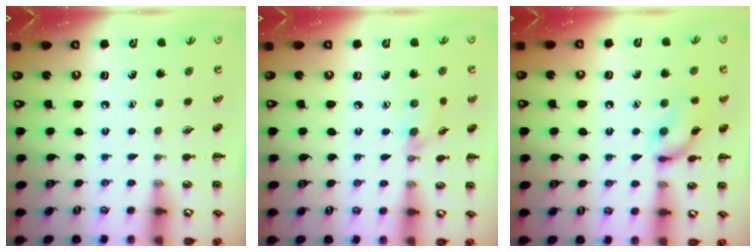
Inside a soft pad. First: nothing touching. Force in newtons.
{"total": 3.3, "press": 3.1, "slide": 1.1}
{"total": 11.9, "press": 11.8, "slide": 1.0}